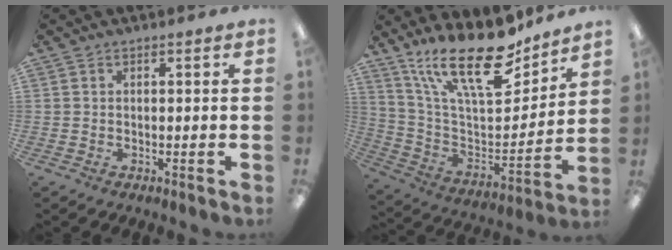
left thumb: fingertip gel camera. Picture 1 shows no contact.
{"total": 23.6, "force": [16.9, 8.3, 14.1], "torque": [-0.255, -0.110, 0.294]}